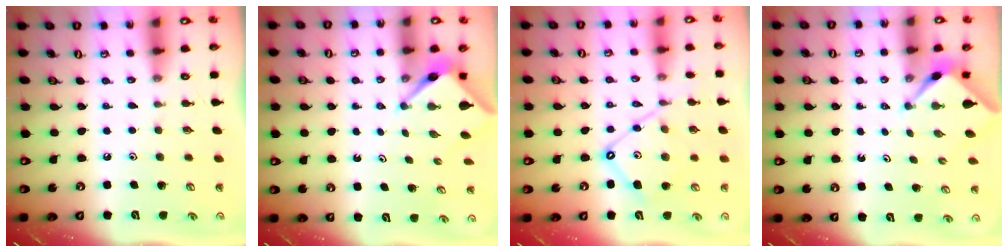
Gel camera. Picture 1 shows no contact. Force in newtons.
{"total": 3.9, "press": 3.9, "slide": 0.3}
{"total": 13.1, "press": 13.0, "slide": 1.3}
{"total": 2.2, "press": 2.2, "slide": 0.3}